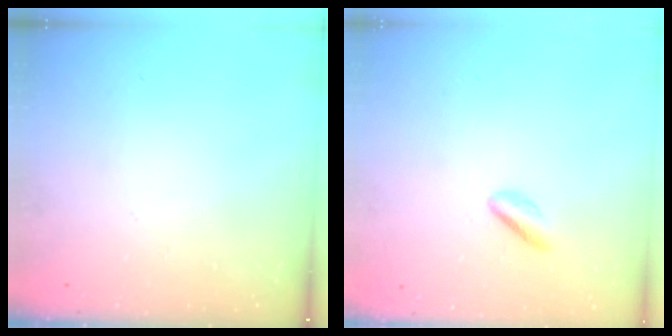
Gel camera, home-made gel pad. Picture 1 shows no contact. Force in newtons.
{"total": 1.8, "press": 1.5, "slide": 0.9}